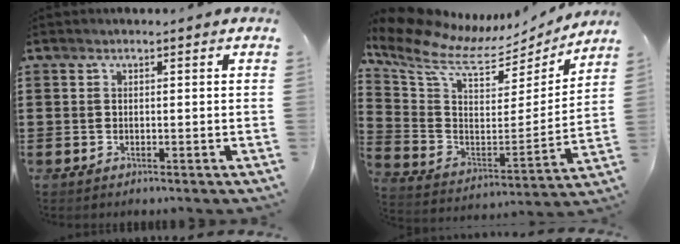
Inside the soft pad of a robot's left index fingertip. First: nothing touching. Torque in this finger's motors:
{"motor_torque": [1.07, -1.07, 0.36, 0.06]}